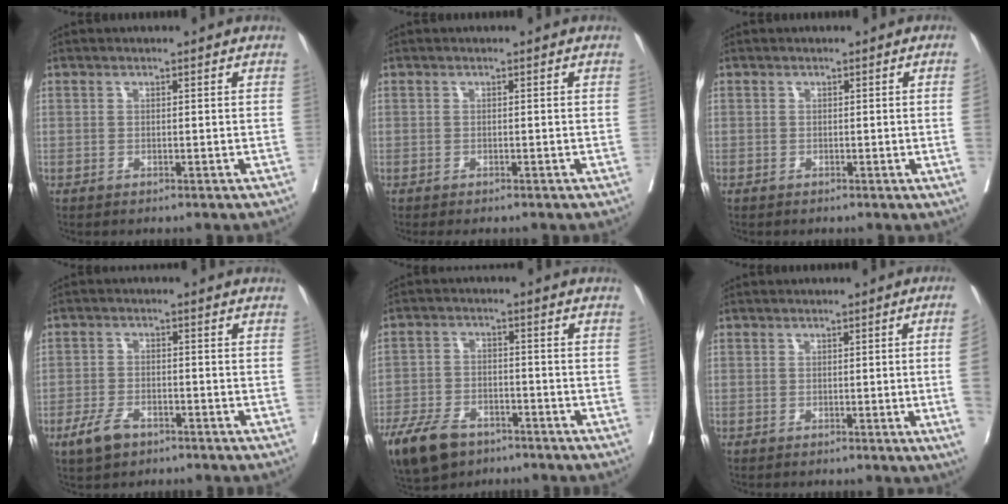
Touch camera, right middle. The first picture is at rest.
{"total": 1.2, "force": [-1.0, 0.4, 0.6], "torque": [-0.005, -0.004, -0.019]}
{"total": 1.9, "force": [-0.2, -0.8, 1.8], "torque": [-0.027, -0.003, 0.001]}
{"total": 4.4, "force": [-2.9, 2.1, 2.6], "torque": [-0.057, -0.001, -0.048]}
{"total": 10.4, "force": [-7.2, 5.3, 5.2], "torque": [-0.107, -0.010, -0.127]}
{"total": 7.0, "force": [-0.9, -1.9, 6.7], "torque": [-0.083, -0.013, -0.008]}